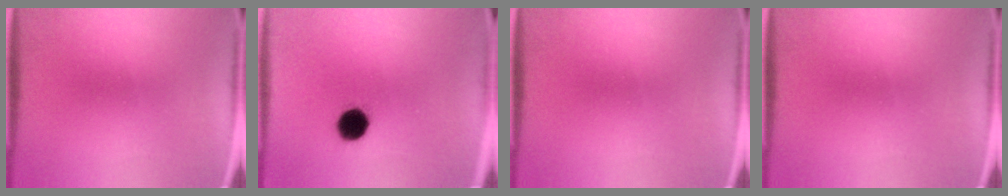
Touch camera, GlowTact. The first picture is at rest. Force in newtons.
{"total": 7.2}
{"total": 0.0}
{"total": 0.0}